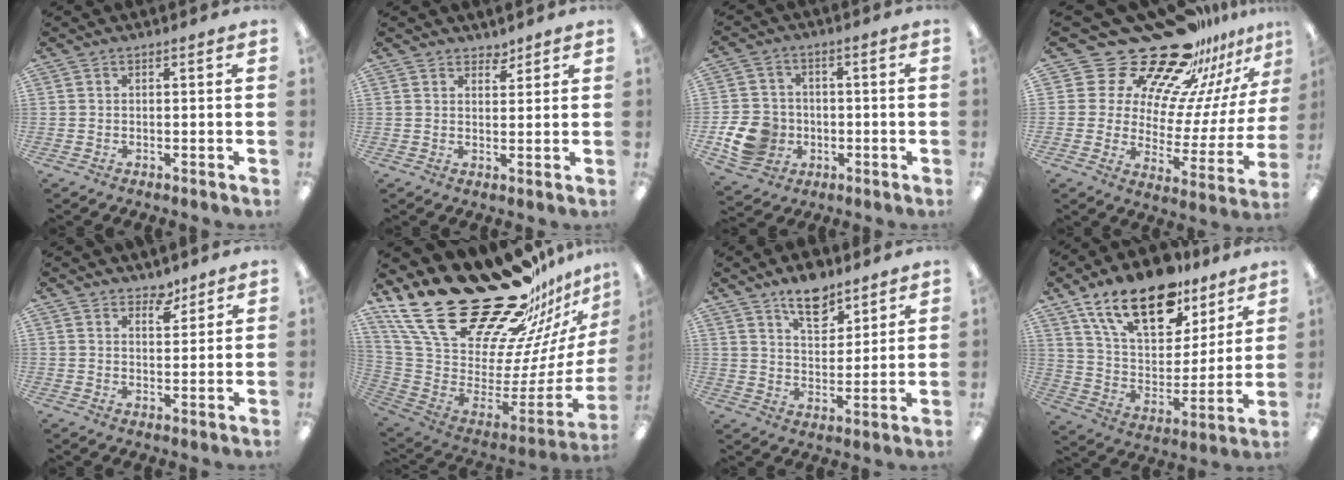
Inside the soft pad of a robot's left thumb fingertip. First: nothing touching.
{"total": 2.8, "force": [2.5, 1.3, 0.2], "torque": [0.009, -0.016, 0.044]}
{"total": 10.5, "force": [-2.8, 9.1, 4.6], "torque": [-0.102, 0.019, -0.045]}
{"total": 23.5, "force": [19.5, 10.5, 7.8], "torque": [-0.124, -0.159, 0.346]}
{"total": 4.4, "force": [3.8, 2.0, 0.9], "torque": [-0.001, -0.025, 0.068]}
{"total": 33.8, "force": [24.4, 14.9, 18.1], "torque": [-0.281, -0.193, 0.476]}
{"total": 10.3, "force": [7.7, 5.1, 4.5], "torque": [-0.056, -0.042, 0.135]}
{"total": 21.1, "force": [14.2, 10.0, 12.0], "torque": [-0.213, -0.073, 0.253]}